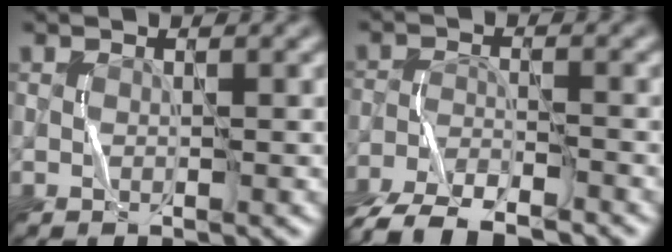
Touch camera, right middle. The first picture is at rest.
{"total": 7.2, "force": [-6.2, 2.1, 2.9], "torque": [-0.049, -0.021, -0.112]}